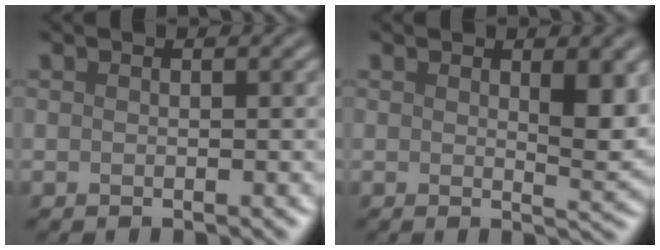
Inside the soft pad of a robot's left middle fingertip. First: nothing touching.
{"total": 3.3, "force": [1.1, 1.0, 3.0], "torque": [-0.039, -0.007, 0.020]}